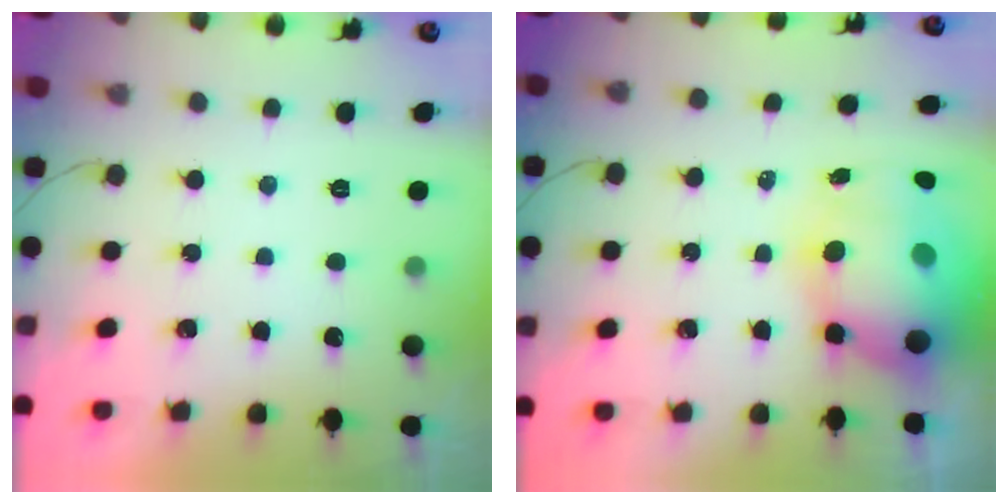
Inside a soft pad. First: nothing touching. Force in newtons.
{"total": 16.2, "press": 15.7, "slide": 3.8}